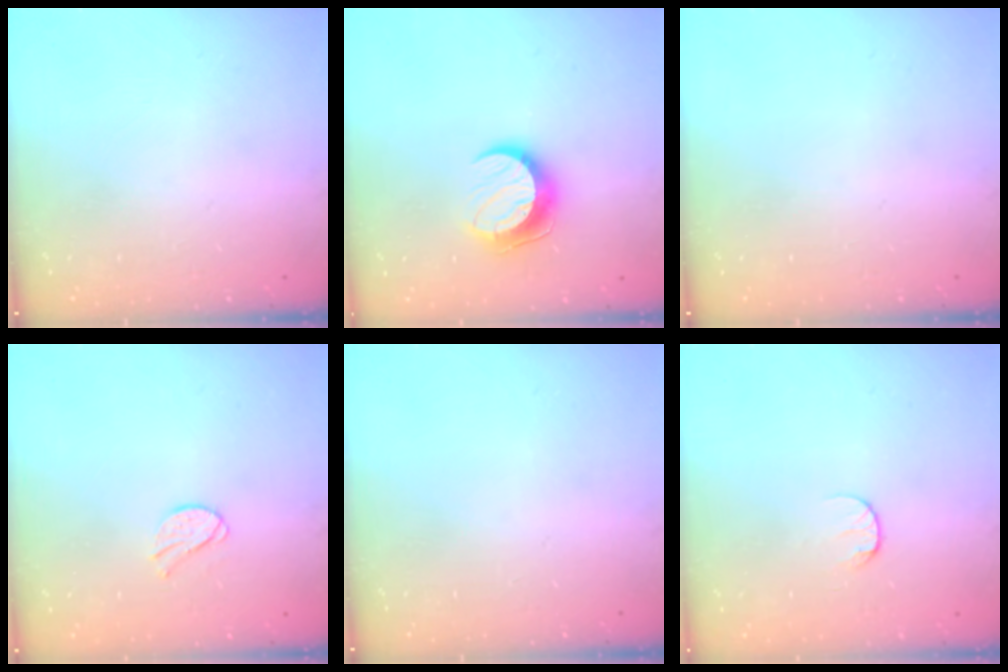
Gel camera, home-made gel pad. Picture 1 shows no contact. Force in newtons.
{"total": 11.2, "press": 11.2, "slide": 1.0}
{"total": 0.0}
{"total": 7.0, "press": 7.0, "slide": 0.7}
{"total": 0.0}
{"total": 7.6, "press": 7.6, "slide": 0.7}